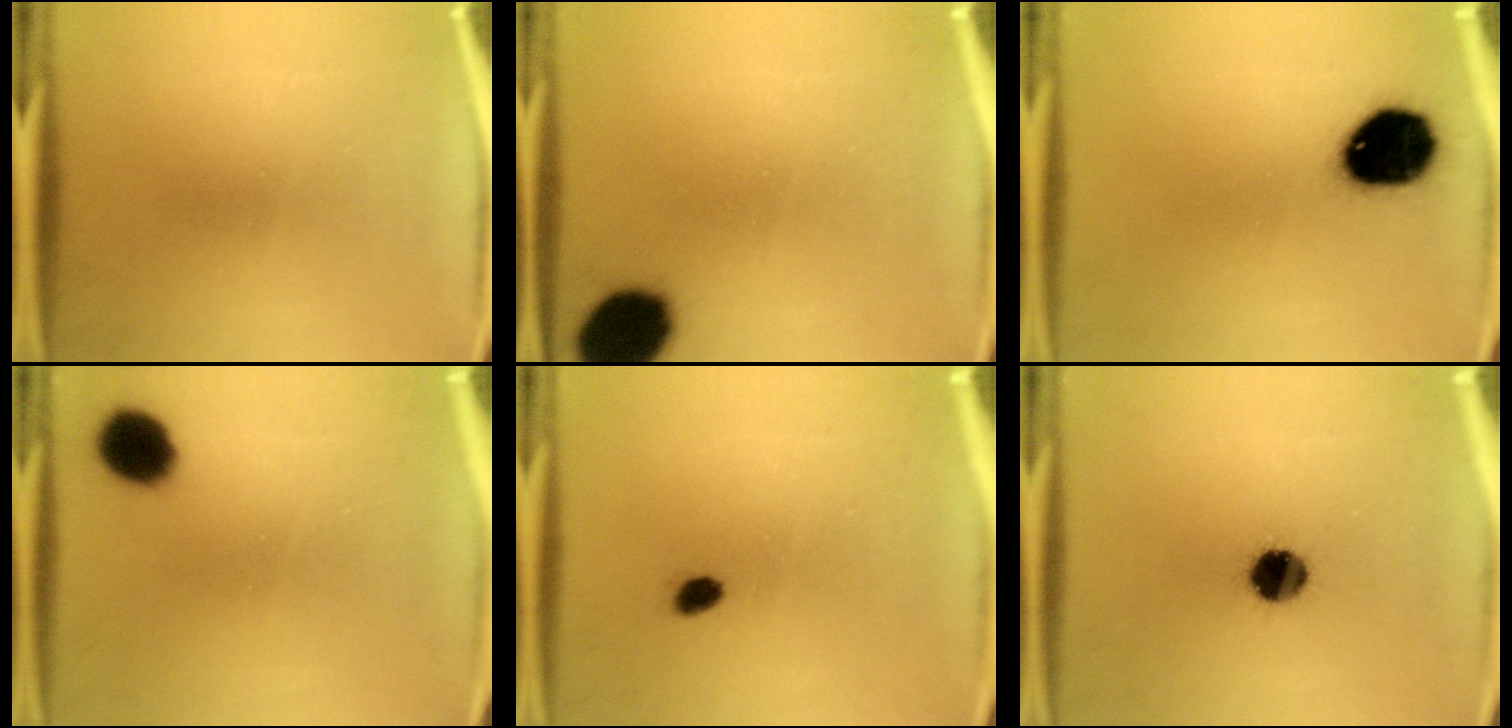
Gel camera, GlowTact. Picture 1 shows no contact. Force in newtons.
{"total": 14.4}
{"total": 15.3}
{"total": 8.1}
{"total": 2.0}
{"total": 8.0}